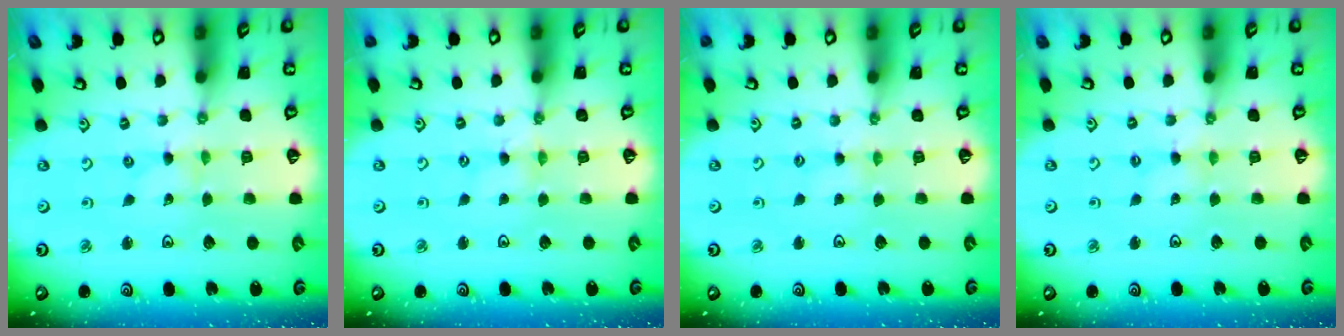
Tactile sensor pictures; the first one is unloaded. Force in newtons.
{"total": 0.0}
{"total": 2.4, "press": 2.4, "slide": 0.4}
{"total": 0.8, "press": 0.7, "slide": 0.3}